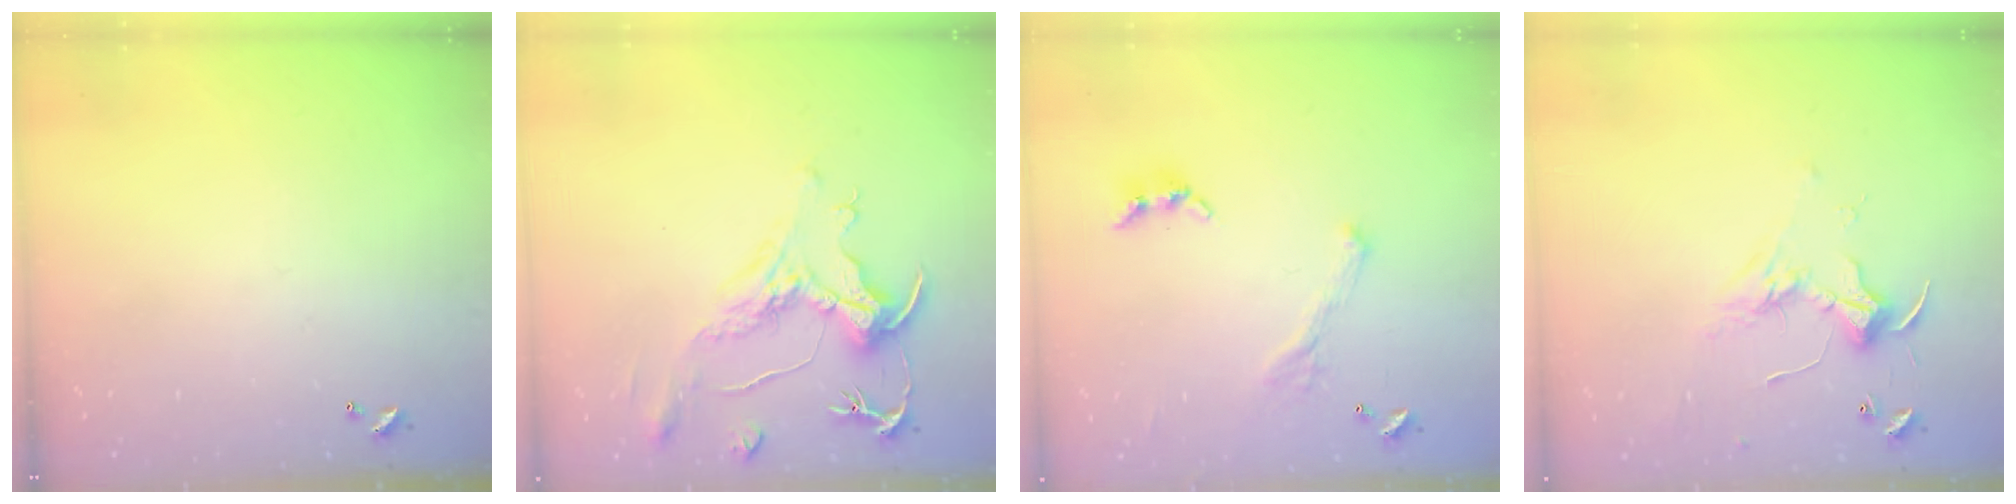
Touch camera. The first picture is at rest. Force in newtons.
{"total": 1.7, "press": 1.3, "slide": 1.2}
{"total": 2.1, "press": 2.0, "slide": 0.7}
{"total": 1.3, "press": 1.2, "slide": 0.3}